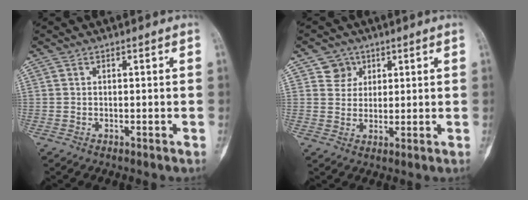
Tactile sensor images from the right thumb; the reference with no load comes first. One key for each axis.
{"total": 4.1, "fx": 2.0, "fy": 3.5, "fz": 0.3, "tx": 0.021, "ty": -0.008, "tz": 0.031}